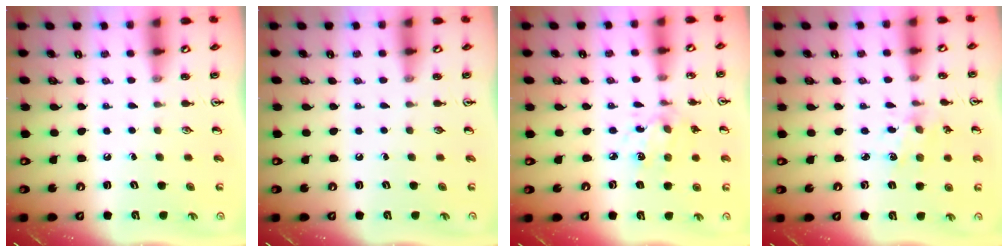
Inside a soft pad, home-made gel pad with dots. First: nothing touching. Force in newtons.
{"total": 0.0}
{"total": 6.1, "press": 6.1, "slide": 0.5}
{"total": 2.0, "press": 2.0, "slide": 0.5}